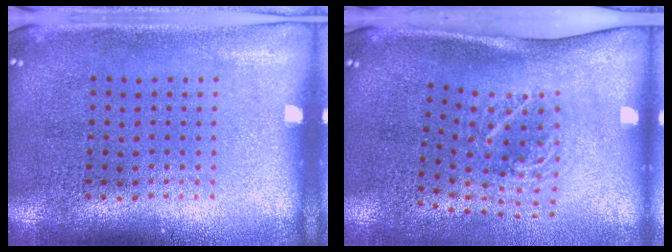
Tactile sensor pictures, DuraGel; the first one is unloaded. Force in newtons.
{"total": 2.0, "press": 1.4, "slide": 1.4}